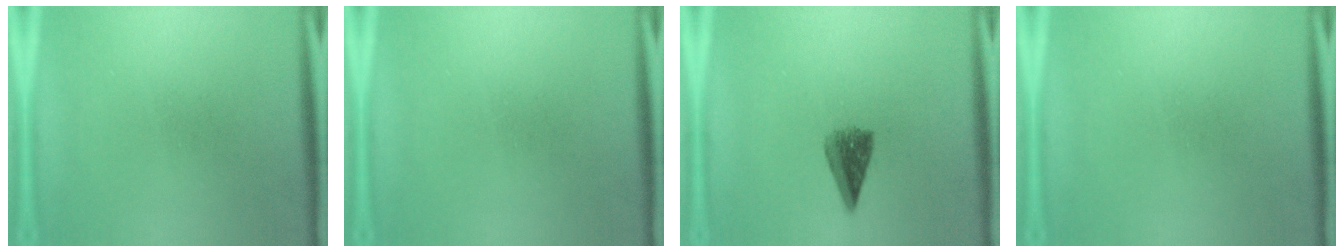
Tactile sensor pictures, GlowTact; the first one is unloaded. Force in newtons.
{"total": 0.0}
{"total": 4.5}
{"total": 0.0}